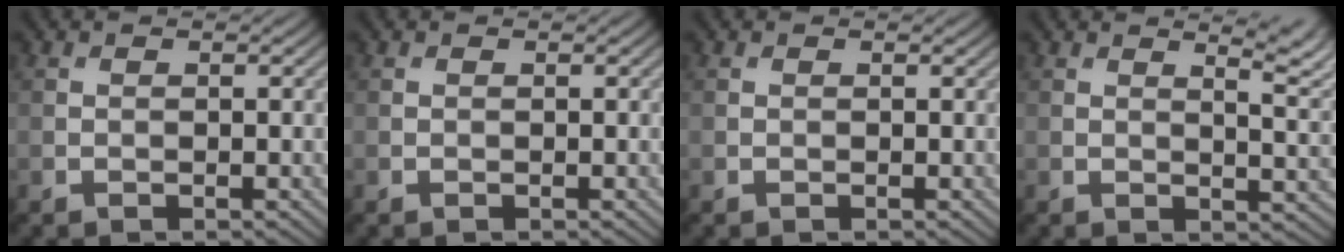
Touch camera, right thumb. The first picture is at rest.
{"total": 0.0}
{"total": 0.0}
{"total": 5.4, "force": [3.2, 1.4, 4.1], "torque": [-0.056, 0.008, 0.052]}